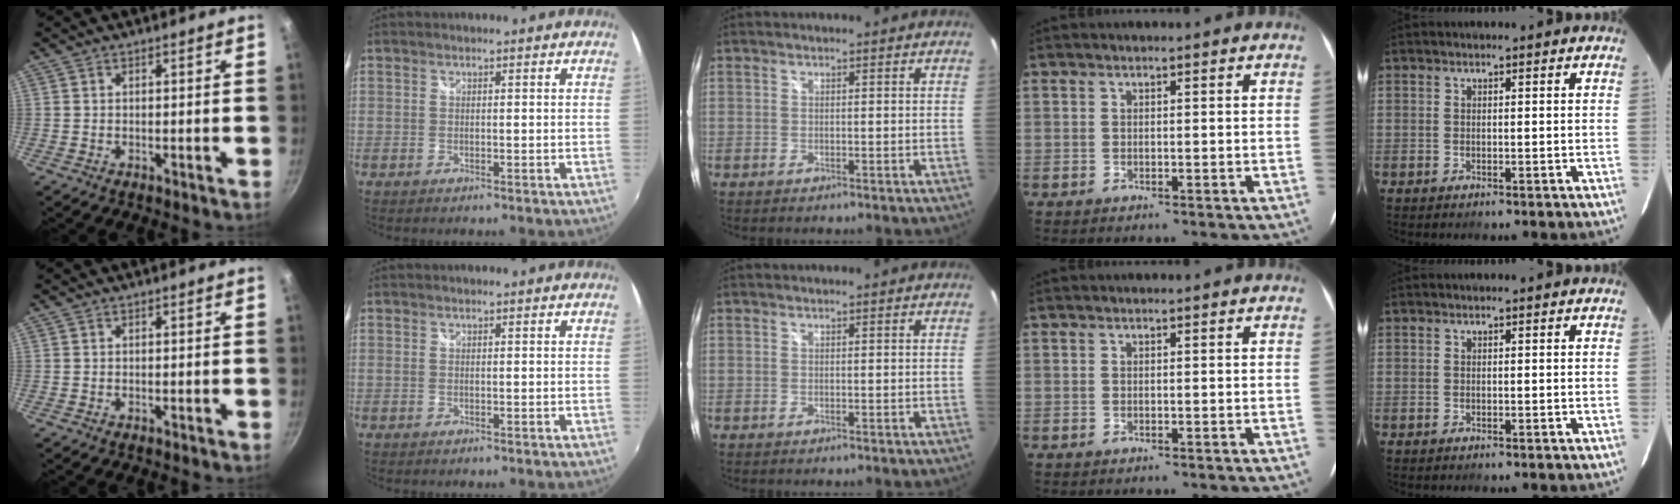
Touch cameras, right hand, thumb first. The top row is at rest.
{}